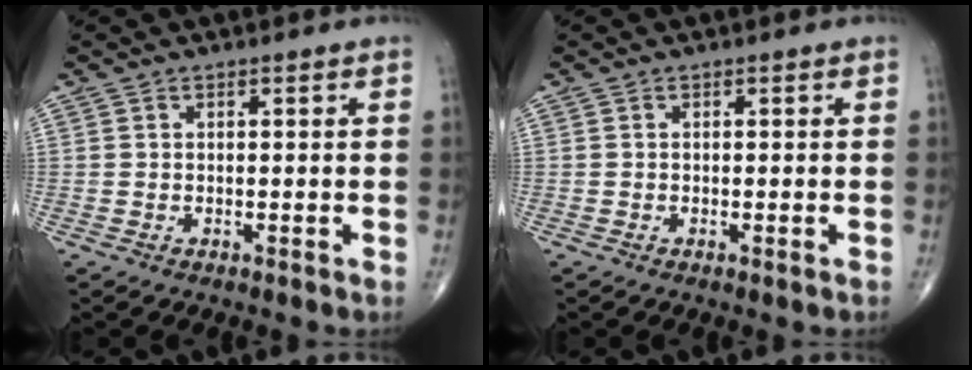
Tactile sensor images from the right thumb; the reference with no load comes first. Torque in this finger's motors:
{"motor_torque": [-0.31, -0.14, 0.29, 0.25, -0.04]}